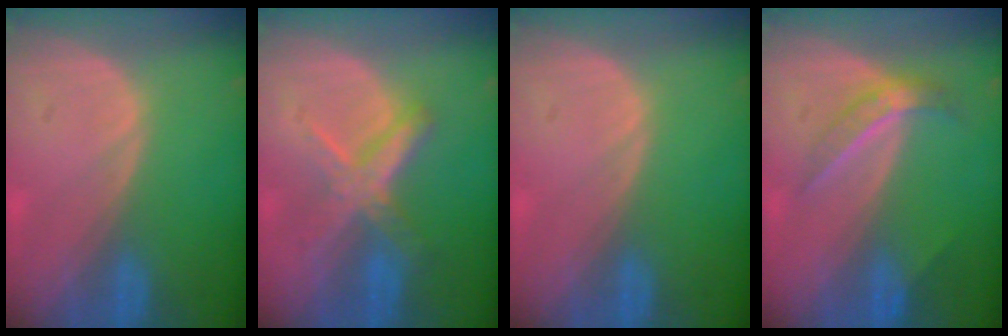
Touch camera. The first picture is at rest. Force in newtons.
{"total": 6.7, "press": 5.9, "slide": 3.2}
{"total": 0.0}
{"total": 4.6, "press": 4.1, "slide": 2.3}